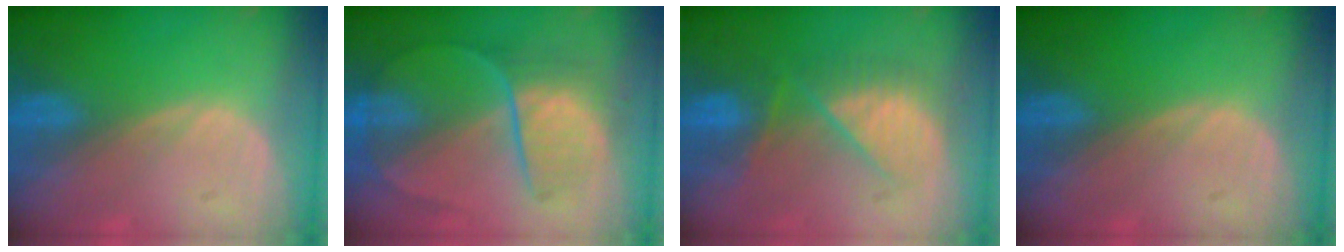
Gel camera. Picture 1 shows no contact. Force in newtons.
{"total": 7.9, "press": 7.2, "slide": 3.2}
{"total": 7.4, "press": 7.3, "slide": 1.1}
{"total": 0.0}